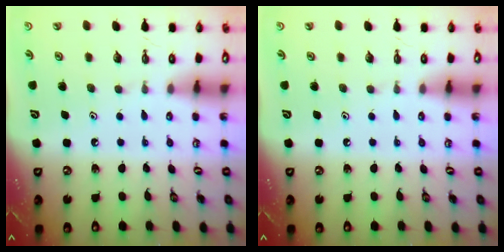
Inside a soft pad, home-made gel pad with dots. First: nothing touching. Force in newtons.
{"total": 0.0}